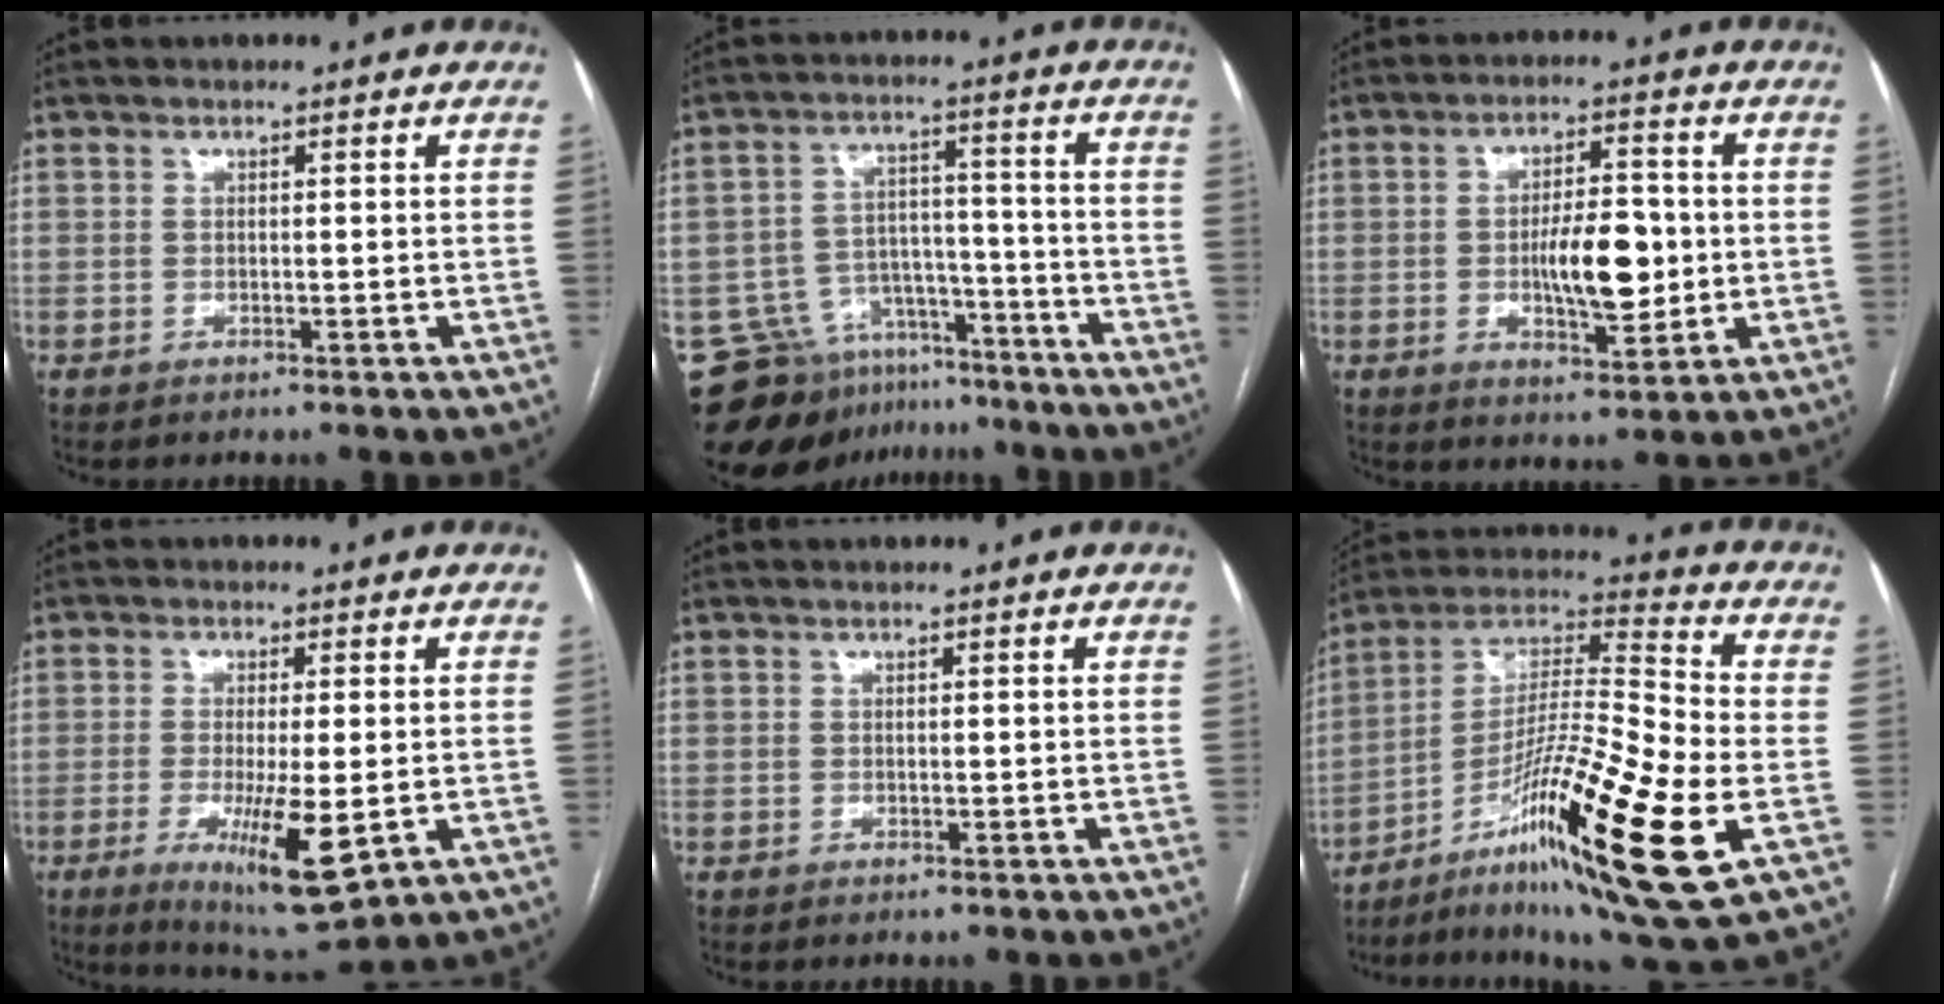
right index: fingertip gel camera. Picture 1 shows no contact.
{"total": 13.8, "force": [-11.1, 7.6, 3.1], "torque": [-0.050, 0.043, -0.166]}
{"total": 9.3, "force": [-0.8, 3.2, 8.7], "torque": [-0.147, 0.004, -0.008]}
{"total": 10.5, "force": [-2.9, 1.9, 9.9], "torque": [-0.169, -0.027, -0.038]}
{"total": 0.0}
{"total": 22.7, "force": [-8.2, 1.2, 21.2], "torque": [-0.375, -0.028, -0.142]}